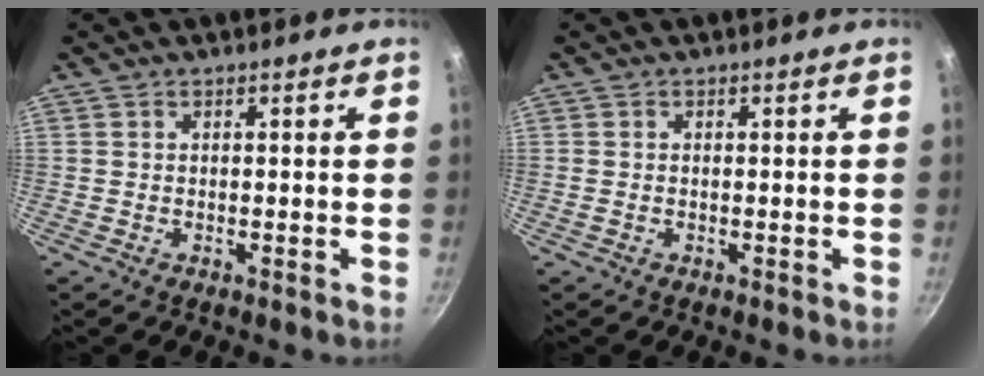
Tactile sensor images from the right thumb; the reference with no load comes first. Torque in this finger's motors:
{"motor_torque": [0.32, 0.02, -0.21, 0.15, 0.05]}